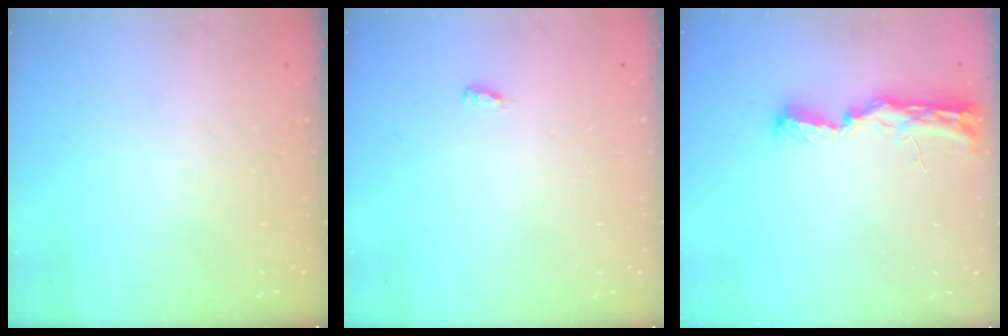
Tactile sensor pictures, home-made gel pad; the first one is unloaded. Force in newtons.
{"total": 4.9, "press": 2.7, "slide": 4.0}
{"total": 11.1, "press": 9.8, "slide": 5.2}